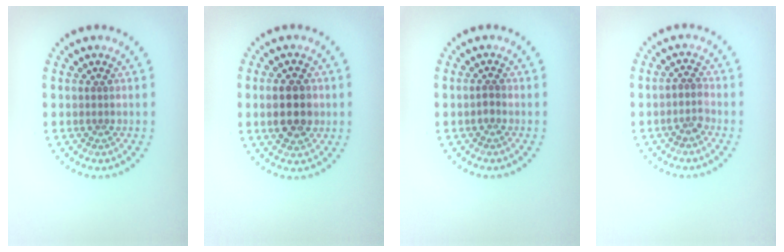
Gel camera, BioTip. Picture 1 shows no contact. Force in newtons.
{"total": 4.5, "press": 4.5, "slide": 0.2}
{"total": 0.7, "press": 0.7, "slide": 0.1}
{"total": 1.4, "press": 1.2, "slide": 0.7}